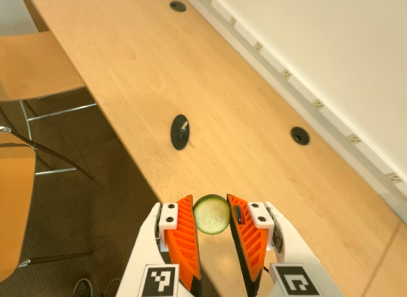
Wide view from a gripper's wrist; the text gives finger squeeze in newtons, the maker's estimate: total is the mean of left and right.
{"total": 9.3, "left": 9.1, "right": 9.4}